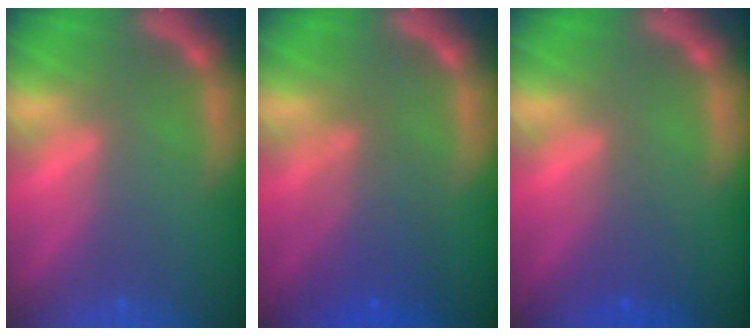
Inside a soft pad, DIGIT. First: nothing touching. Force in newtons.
{"total": 4.5}
{"total": 1.9}